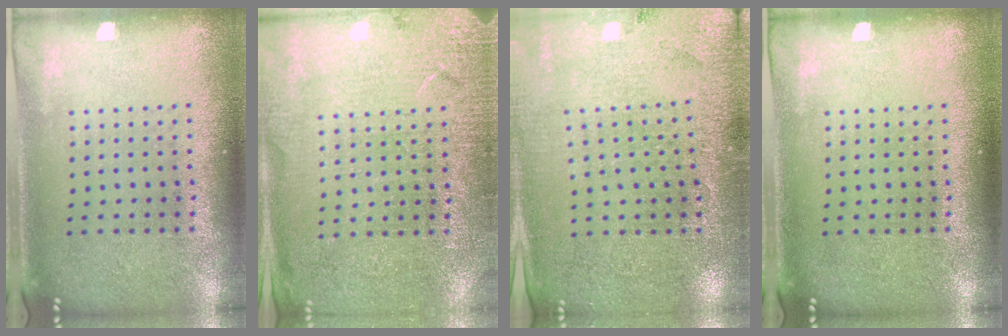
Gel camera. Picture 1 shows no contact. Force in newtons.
{"total": 2.8, "press": 2.8, "slide": 0.1}
{"total": 2.8, "press": 2.8, "slide": 0.5}
{"total": 0.0}